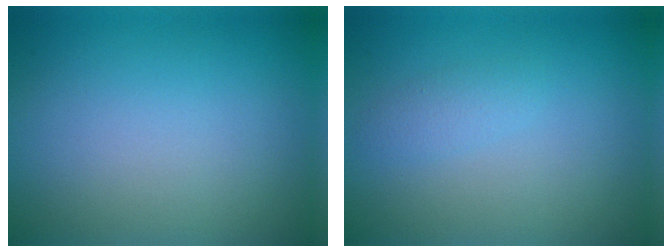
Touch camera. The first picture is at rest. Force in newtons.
{"total": 1.2, "press": 1.2, "slide": 0.0}